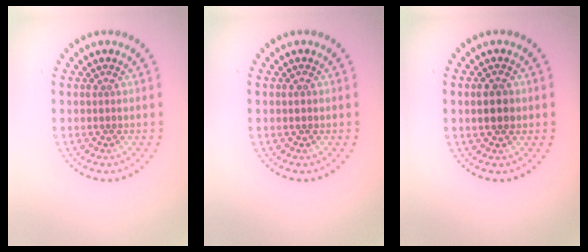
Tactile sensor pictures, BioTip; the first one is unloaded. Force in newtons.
{"total": 0.6, "press": 0.6, "slide": 0.1}
{"total": 2.4, "press": 2.4, "slide": 0.1}